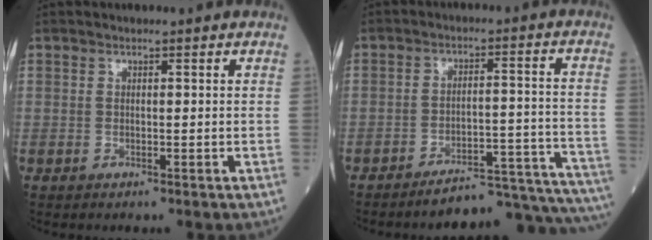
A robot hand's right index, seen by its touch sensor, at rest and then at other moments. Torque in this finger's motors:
{"motor_torque": [0.47, -1.25, 0.19, 0.05]}